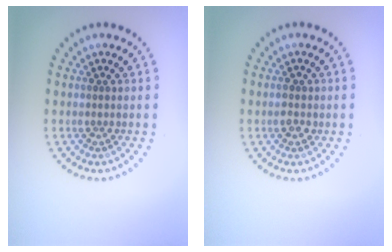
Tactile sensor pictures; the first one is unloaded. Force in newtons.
{"total": 1.4, "press": 1.4, "slide": 0.3}